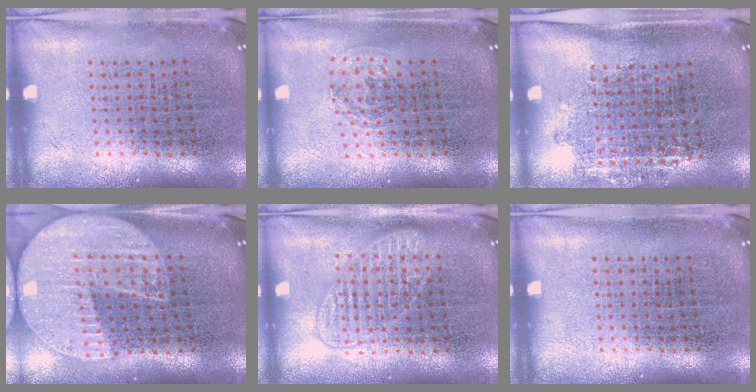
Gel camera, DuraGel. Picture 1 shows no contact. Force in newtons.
{"total": 1.0, "press": 0.6, "slide": 0.8}
{"total": 1.2, "press": 0.9, "slide": 0.8}
{"total": 2.3, "press": 2.0, "slide": 1.1}
{"total": 1.2, "press": 1.2, "slide": 0.2}
{"total": 0.0}